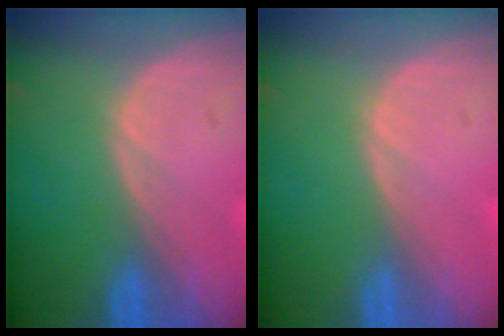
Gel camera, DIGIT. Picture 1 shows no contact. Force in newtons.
{"total": 0.0}